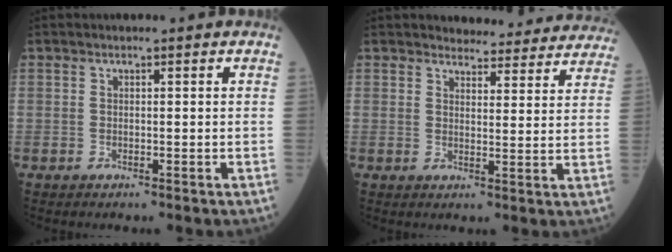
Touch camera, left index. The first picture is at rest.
{"total": 13.7, "force": [13.1, 3.1, 1.9], "torque": [0.012, -0.025, 0.129]}